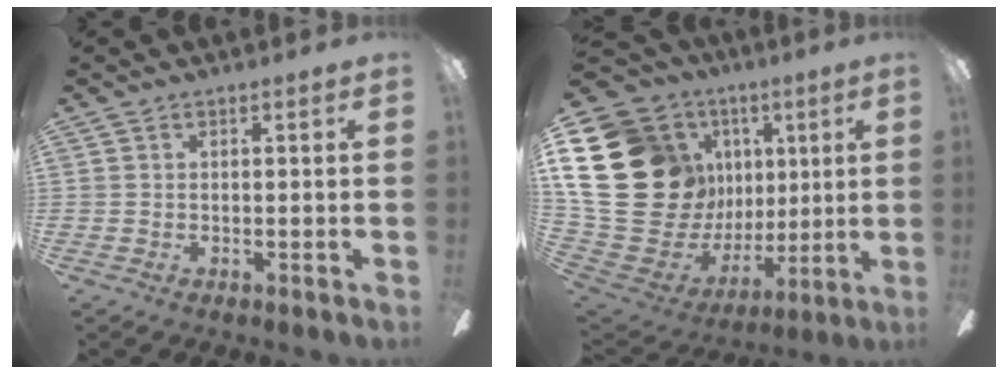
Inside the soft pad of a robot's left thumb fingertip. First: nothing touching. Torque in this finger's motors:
{"motor_torque": [2.54, 2.47, 2.30, -0.47, 0.60]}